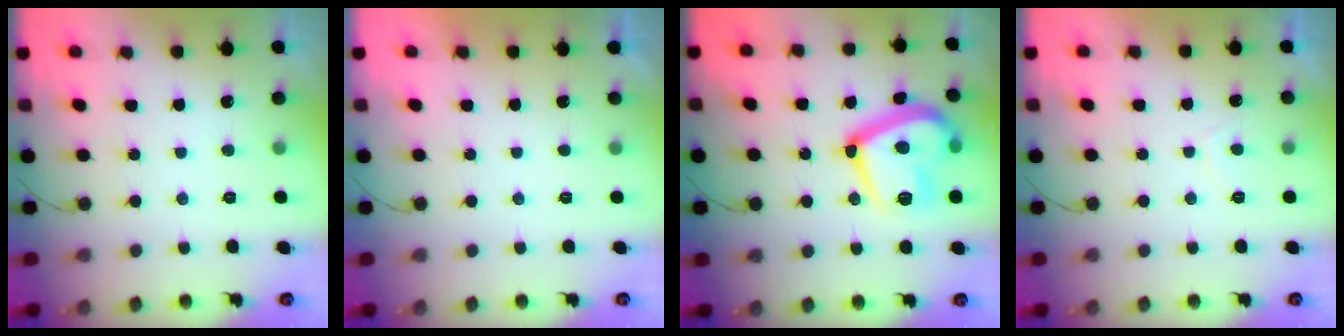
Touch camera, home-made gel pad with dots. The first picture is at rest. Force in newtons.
{"total": 2.2, "press": 2.2, "slide": 0.4}
{"total": 19.5, "press": 19.5, "slide": 1.5}
{"total": 1.5, "press": 1.4, "slide": 0.6}